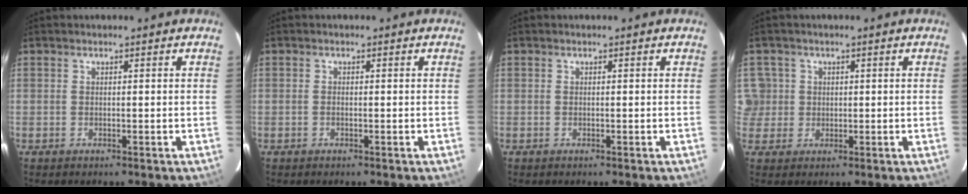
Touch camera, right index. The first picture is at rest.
{"total": 0.6, "force": [-0.3, 0.4, 0.4], "torque": [-0.010, 0.001, -0.006]}
{"total": 0.0}
{"total": 4.6, "force": [0.5, 4.6, 0.4], "torque": [0.012, 0.021, 0.013]}